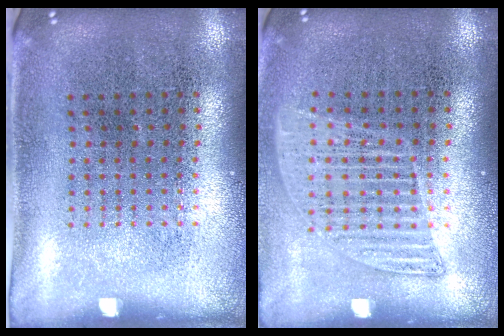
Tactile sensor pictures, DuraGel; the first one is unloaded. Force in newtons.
{"total": 1.3, "press": 1.1, "slide": 0.6}